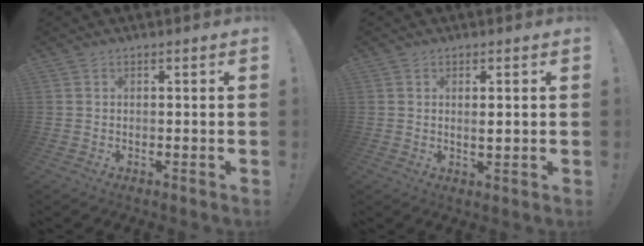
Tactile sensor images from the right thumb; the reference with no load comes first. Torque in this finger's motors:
{"motor_torque": [-0.25, 0.20, -0.43, 0.02, 0.08]}